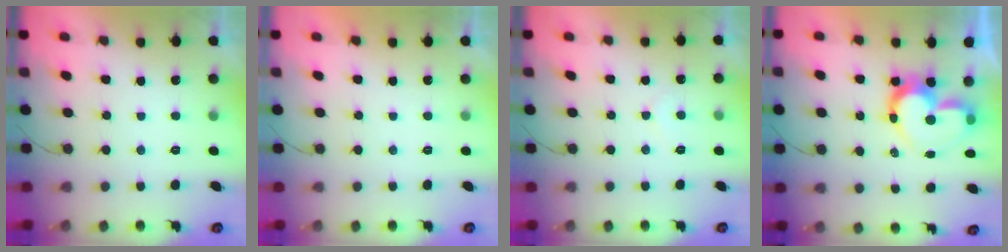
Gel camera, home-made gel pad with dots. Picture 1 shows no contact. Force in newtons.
{"total": 1.7, "press": 1.7, "slide": 0.1}
{"total": 4.3, "press": 4.3, "slide": 0.3}
{"total": 14.6, "press": 14.6, "slide": 1.3}